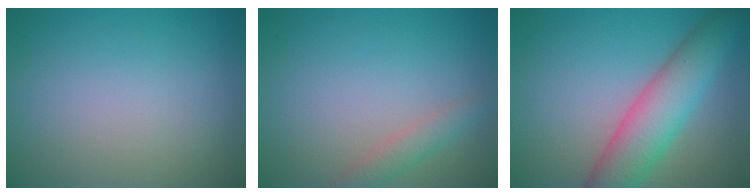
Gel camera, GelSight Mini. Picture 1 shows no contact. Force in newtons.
{"total": 1.8, "press": 1.8, "slide": 0.1}
{"total": 6.7, "press": 6.7, "slide": 0.4}